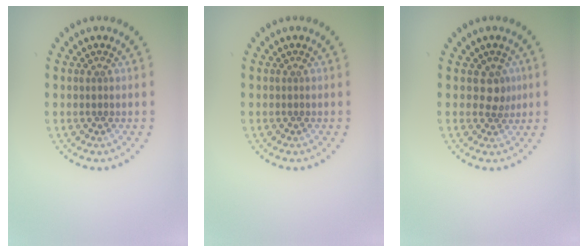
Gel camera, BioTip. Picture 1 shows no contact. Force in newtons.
{"total": 0.0}
{"total": 1.7, "press": 1.4, "slide": 0.9}